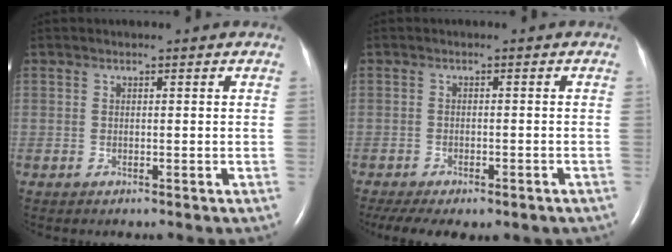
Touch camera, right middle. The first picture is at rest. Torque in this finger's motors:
{"motor_torque": [1.10, -1.04, 0.19, 0.05]}